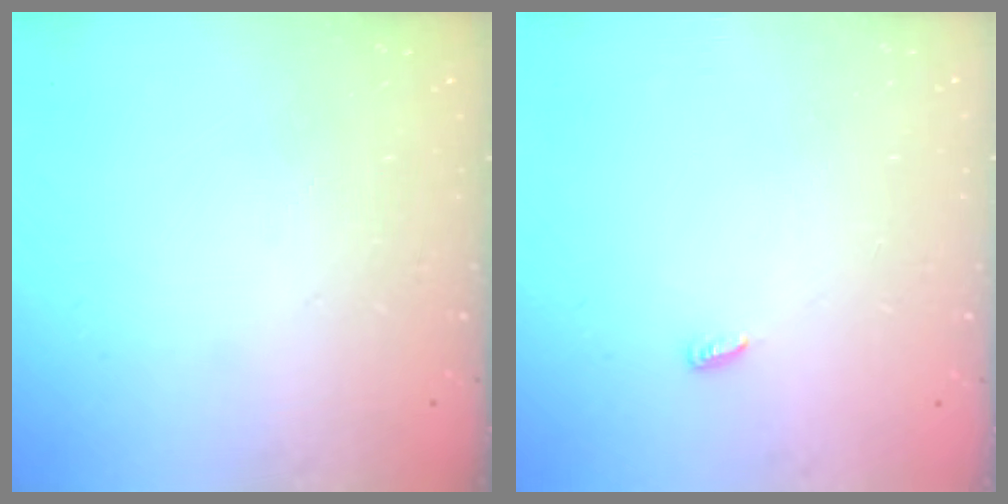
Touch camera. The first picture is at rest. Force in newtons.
{"total": 3.5, "press": 3.4, "slide": 0.6}